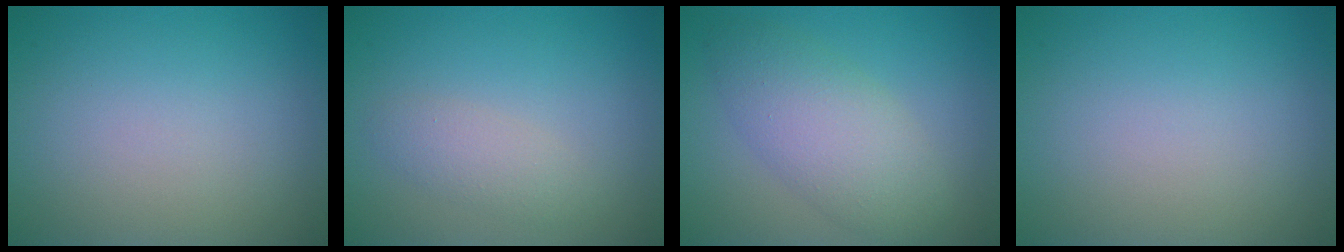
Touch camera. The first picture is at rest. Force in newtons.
{"total": 1.9, "press": 1.9, "slide": 0.0}
{"total": 5.1, "press": 5.1, "slide": 0.2}
{"total": 0.0}